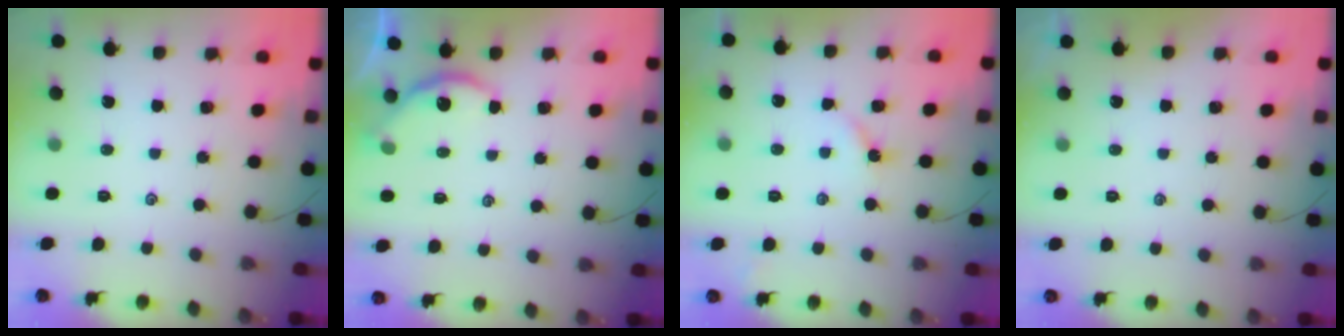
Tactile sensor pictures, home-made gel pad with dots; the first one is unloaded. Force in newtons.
{"total": 3.2, "press": 3.1, "slide": 0.4}
{"total": 2.8, "press": 2.8, "slide": 0.3}
{"total": 1.2, "press": 1.2, "slide": 0.3}